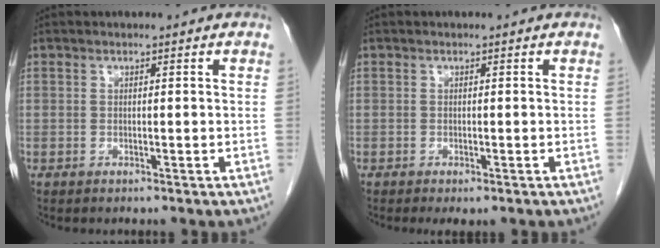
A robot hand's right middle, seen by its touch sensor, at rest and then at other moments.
{"total": 1.9, "force": [-1.3, 0.6, 1.2], "torque": [-0.013, -0.005, -0.015]}